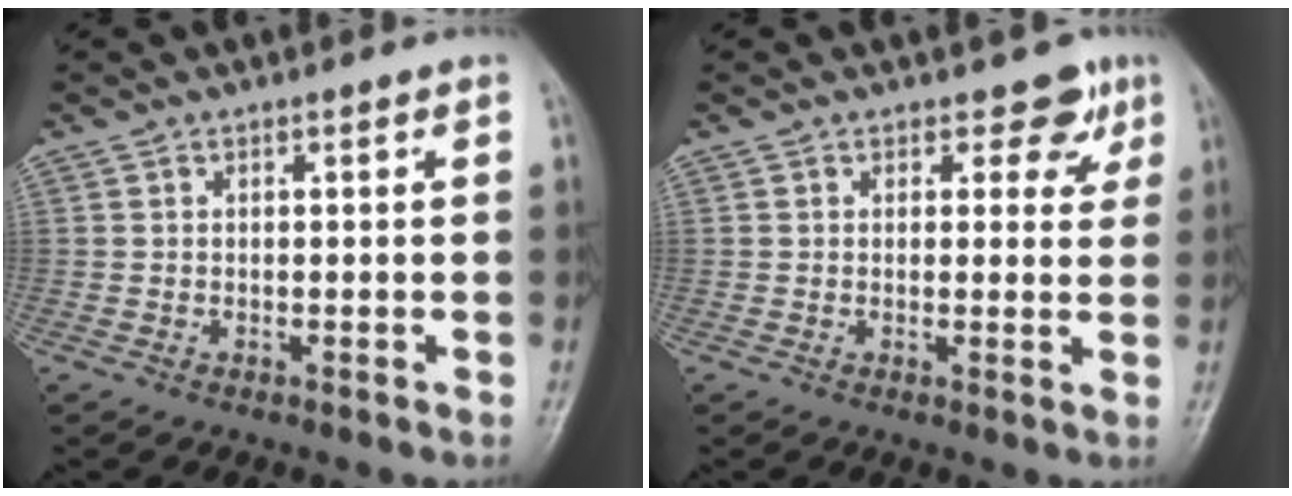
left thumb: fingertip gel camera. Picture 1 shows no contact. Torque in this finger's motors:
{"motor_torque": [-0.15, -0.03, -0.26, 0.07, 0.01]}